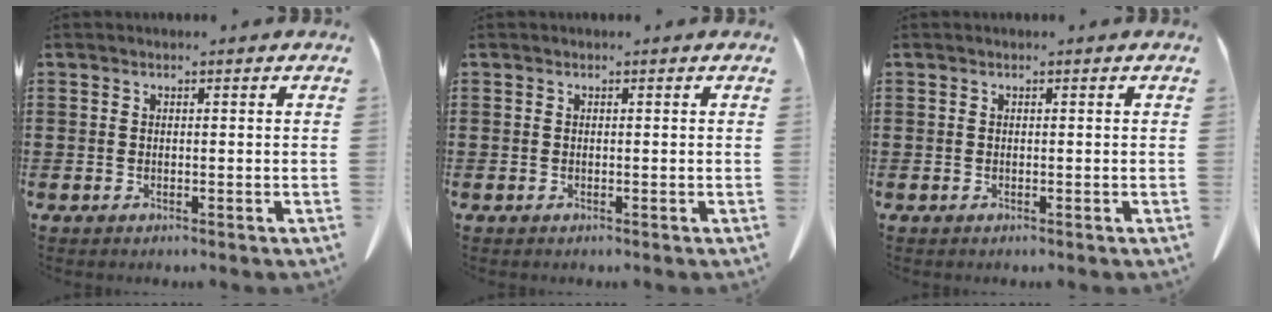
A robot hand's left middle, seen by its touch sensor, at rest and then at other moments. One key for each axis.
{"total": 0.0}
{"total": 0.0}